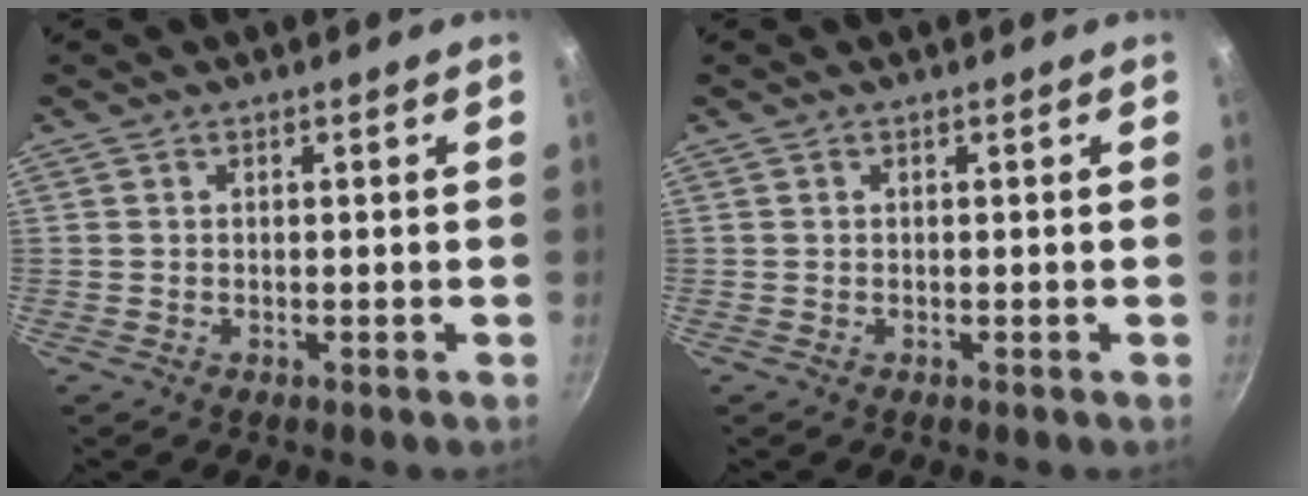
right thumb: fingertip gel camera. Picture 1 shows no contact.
{"total": 0.0}